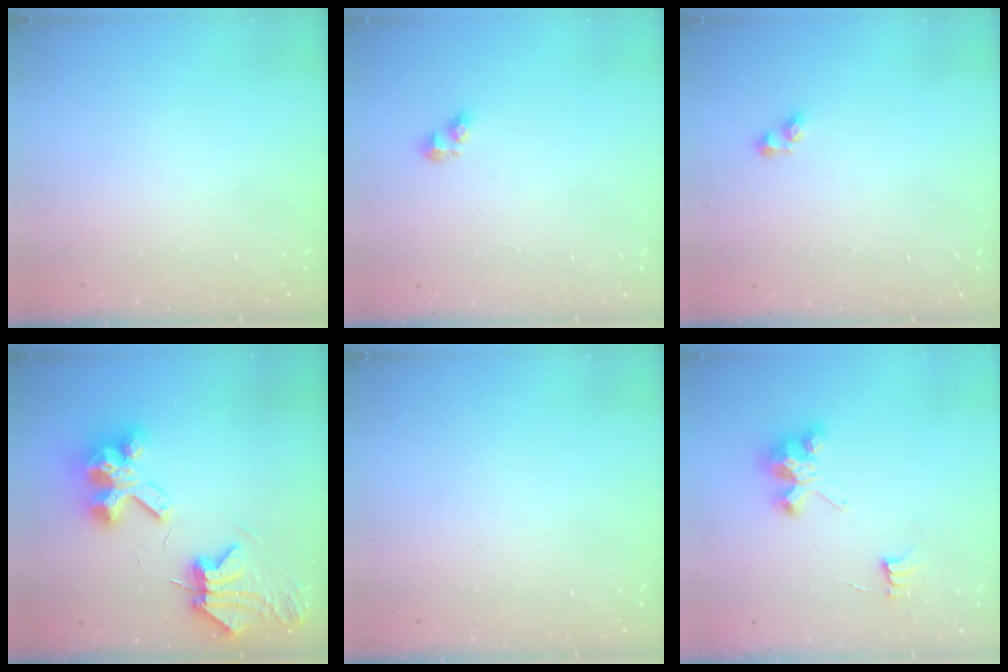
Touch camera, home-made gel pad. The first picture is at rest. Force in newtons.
{"total": 2.9, "press": 2.9, "slide": 0.4}
{"total": 2.6, "press": 2.5, "slide": 0.6}
{"total": 11.4, "press": 11.3, "slide": 1.4}
{"total": 0.0}
{"total": 7.9, "press": 7.9, "slide": 0.1}